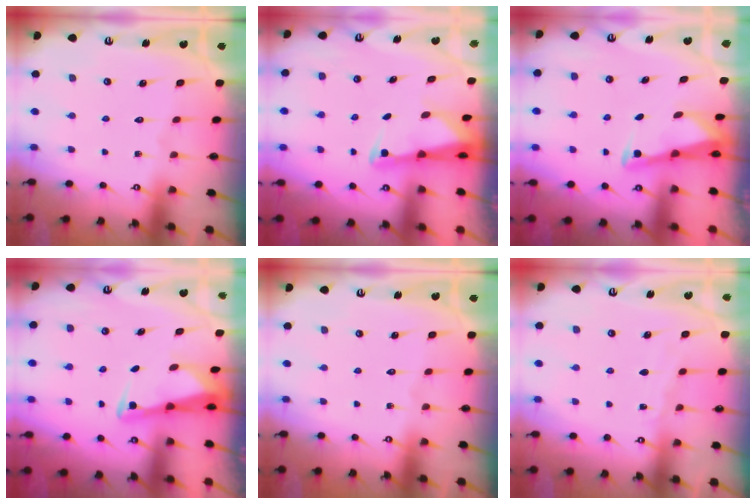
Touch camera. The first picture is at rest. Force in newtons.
{"total": 2.8, "press": 2.7, "slide": 0.6}
{"total": 2.8, "press": 2.8, "slide": 0.2}
{"total": 2.5, "press": 2.5, "slide": 0.5}
{"total": 0.0}
{"total": 4.5, "press": 4.4, "slide": 0.6}